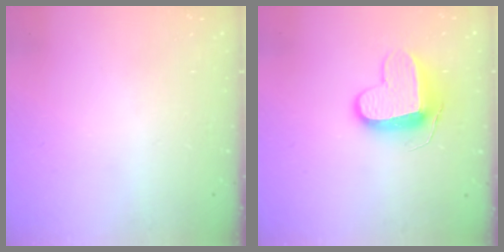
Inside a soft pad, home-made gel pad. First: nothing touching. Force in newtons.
{"total": 10.3, "press": 10.2, "slide": 0.5}